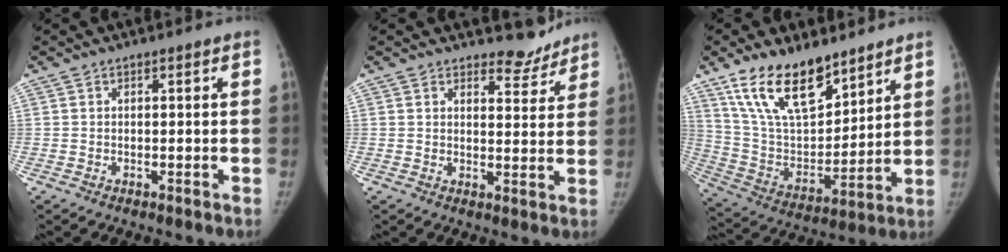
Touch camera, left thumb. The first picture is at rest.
{"total": 4.8, "force": [4.5, 1.8, 0.1], "torque": [0.024, -0.043, 0.057]}
{"total": 18.5, "force": [12.6, 8.3, 10.8], "torque": [-0.146, -0.065, 0.242]}